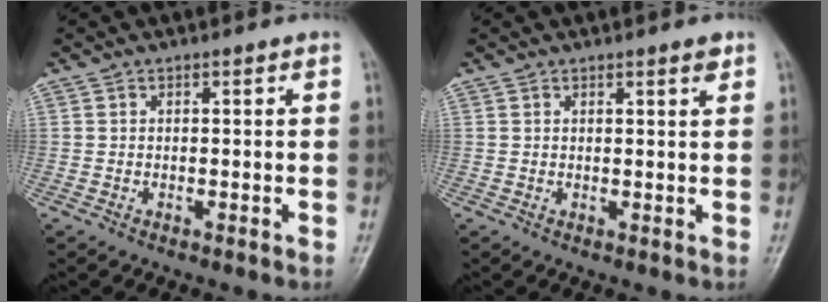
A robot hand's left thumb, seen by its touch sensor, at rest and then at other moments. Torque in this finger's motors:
{"motor_torque": [-0.07, -0.04, -0.13, -0.07, 0.05]}